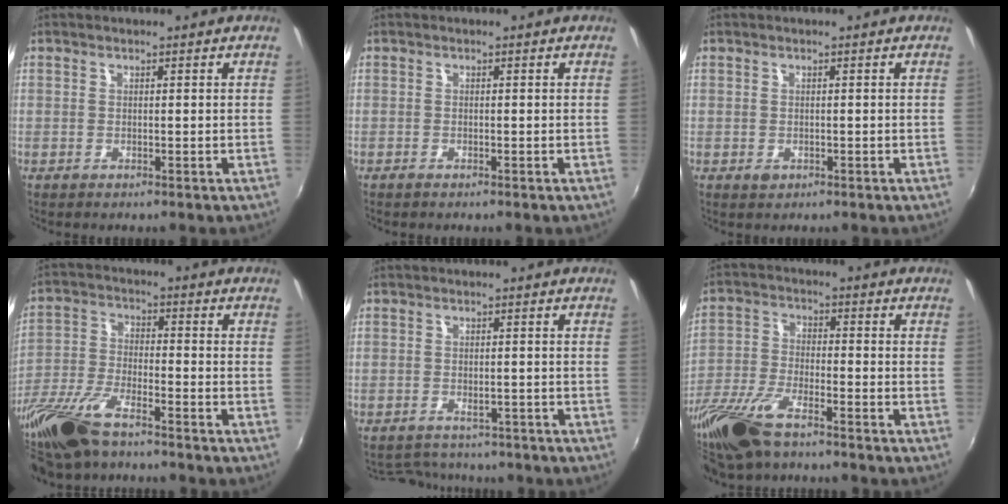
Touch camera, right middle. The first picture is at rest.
{"total": 0.8, "force": [-0.7, 0.2, 0.3], "torque": [-0.007, -0.003, -0.015]}
{"total": 1.3, "force": [-0.6, 1.0, 0.6], "torque": [-0.009, -0.003, -0.009]}
{"total": 15.1, "force": [-11.5, 4.3, 8.9], "torque": [-0.200, -0.031, -0.225]}
{"total": 7.6, "force": [-6.4, 3.3, 2.2], "torque": [-0.052, 0.001, -0.084]}
{"total": 13.9, "force": [-10.2, 4.1, 8.4], "torque": [-0.191, -0.032, -0.203]}